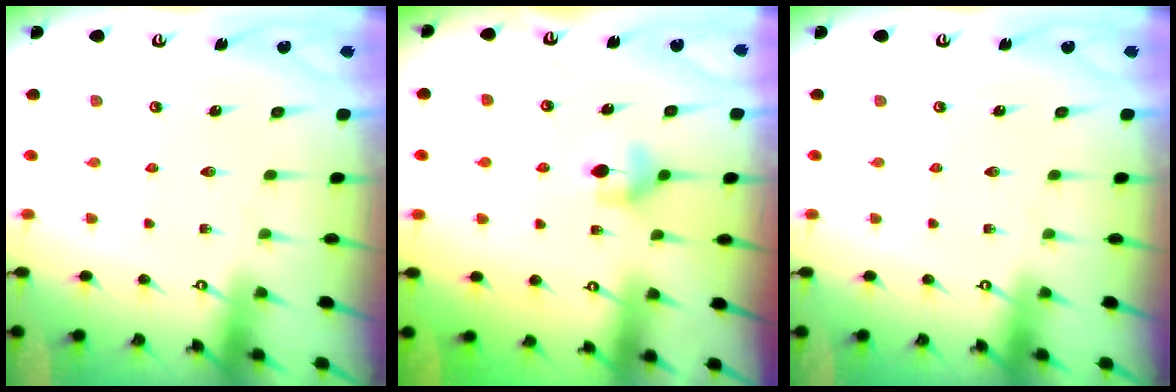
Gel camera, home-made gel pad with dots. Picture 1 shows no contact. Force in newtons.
{"total": 5.8, "press": 5.7, "slide": 0.9}
{"total": 0.0}